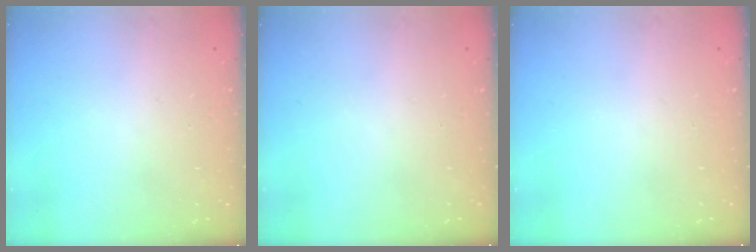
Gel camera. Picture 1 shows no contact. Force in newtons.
{"total": 0.0}
{"total": 0.0}